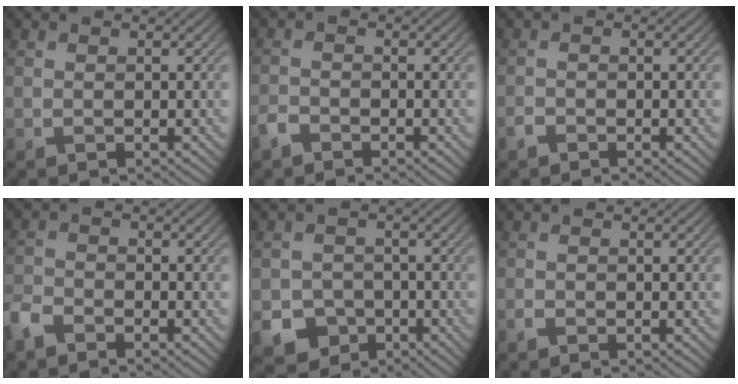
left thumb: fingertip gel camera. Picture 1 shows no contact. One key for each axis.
{"total": 1.9, "fx": -1.6, "fy": 0.6, "fz": 0.7, "tx": -0.016, "ty": 0.000, "tz": -0.038}
{"total": 1.0, "fx": -0.9, "fy": 0.3, "fz": 0.4, "tx": -0.008, "ty": 0.000, "tz": -0.020}
{"total": 3.6, "fx": -2.9, "fy": 1.2, "fz": 1.6, "tx": -0.037, "ty": -0.006, "tz": -0.073}
{"total": 5.9, "fx": -3.0, "fy": 4.8, "fz": 1.7, "tx": -0.026, "ty": -0.009, "tz": -0.058}
{"total": 0.7, "fx": -0.6, "fy": 0.2, "fz": 0.3, "tx": -0.006, "ty": 0.000, "tz": -0.011}